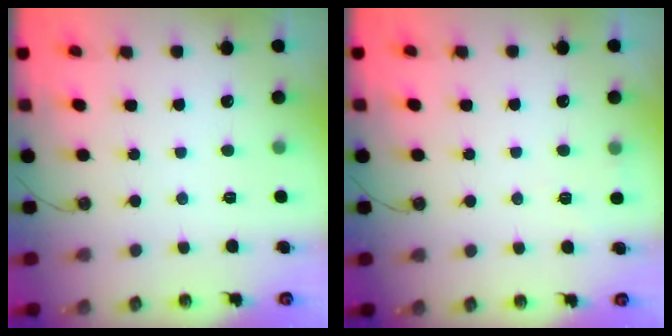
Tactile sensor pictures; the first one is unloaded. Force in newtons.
{"total": 2.7, "press": 2.6, "slide": 0.8}